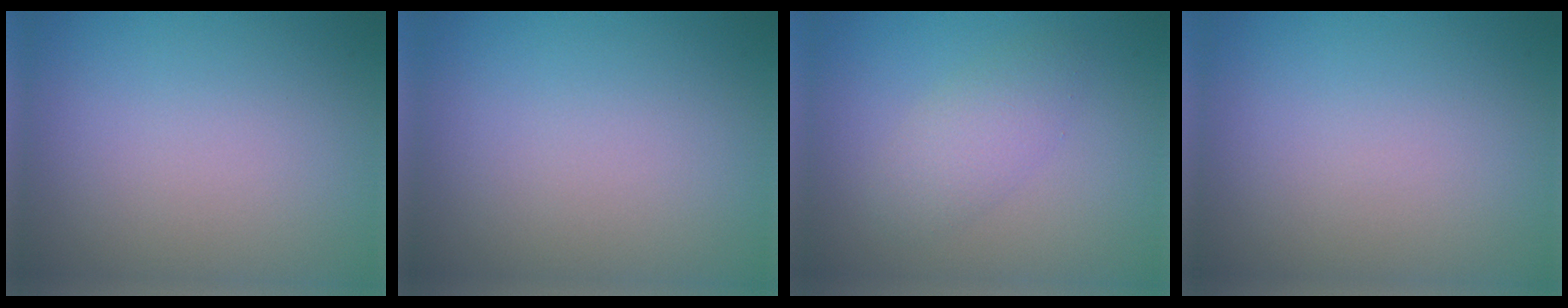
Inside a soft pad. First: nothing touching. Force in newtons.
{"total": 0.0}
{"total": 2.5, "press": 2.5, "slide": 0.1}
{"total": 0.0}